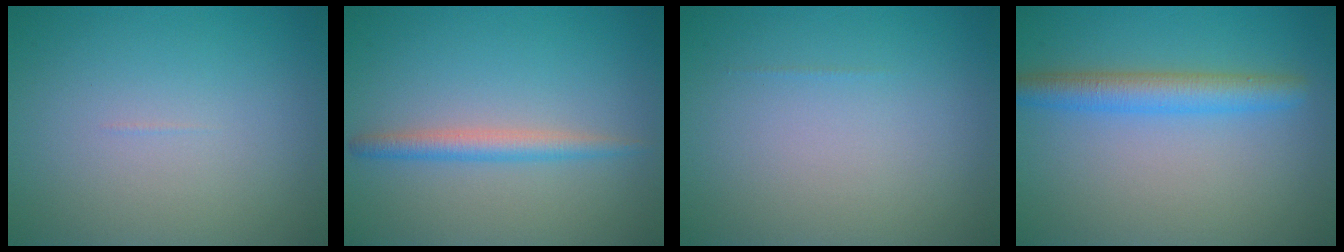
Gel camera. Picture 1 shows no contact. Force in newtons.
{"total": 2.2, "press": 2.2, "slide": 0.1}
{"total": 0.0}
{"total": 3.7, "press": 3.7, "slide": 0.2}